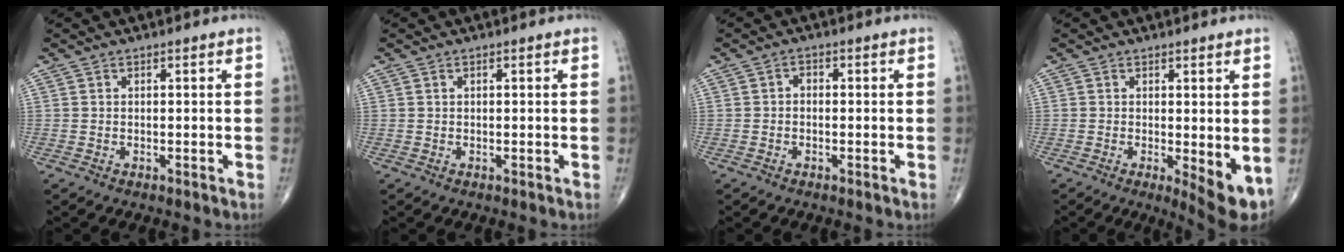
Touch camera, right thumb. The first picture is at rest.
{"total": 0.0}
{"total": 1.5, "force": [-0.2, 1.1, 1.1], "torque": [-0.009, 0.008, -0.007]}
{"total": 6.4, "force": [-0.8, 1.9, 6.1], "torque": [-0.083, -0.018, -0.010]}